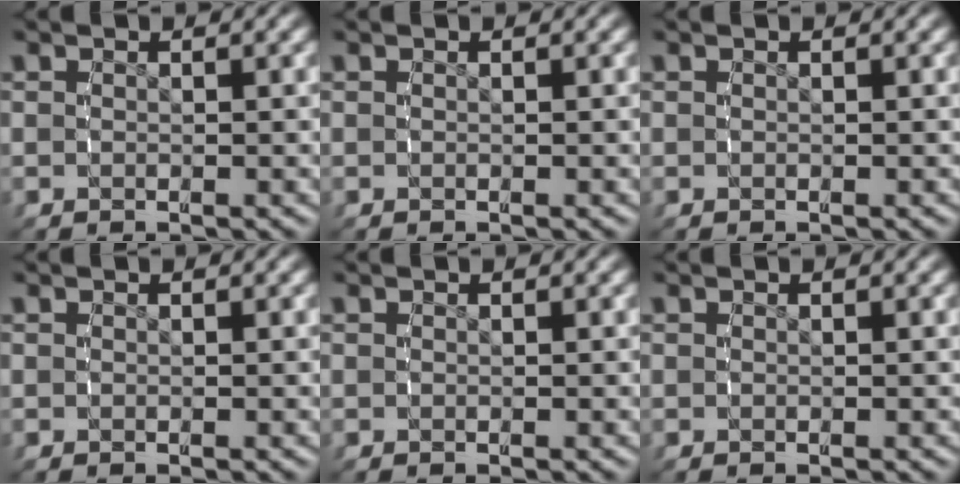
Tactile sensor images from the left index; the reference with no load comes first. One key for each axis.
{"total": 0.0}
{"total": 0.0}
{"total": 0.0}
{"total": 0.0}
{"total": 0.0}